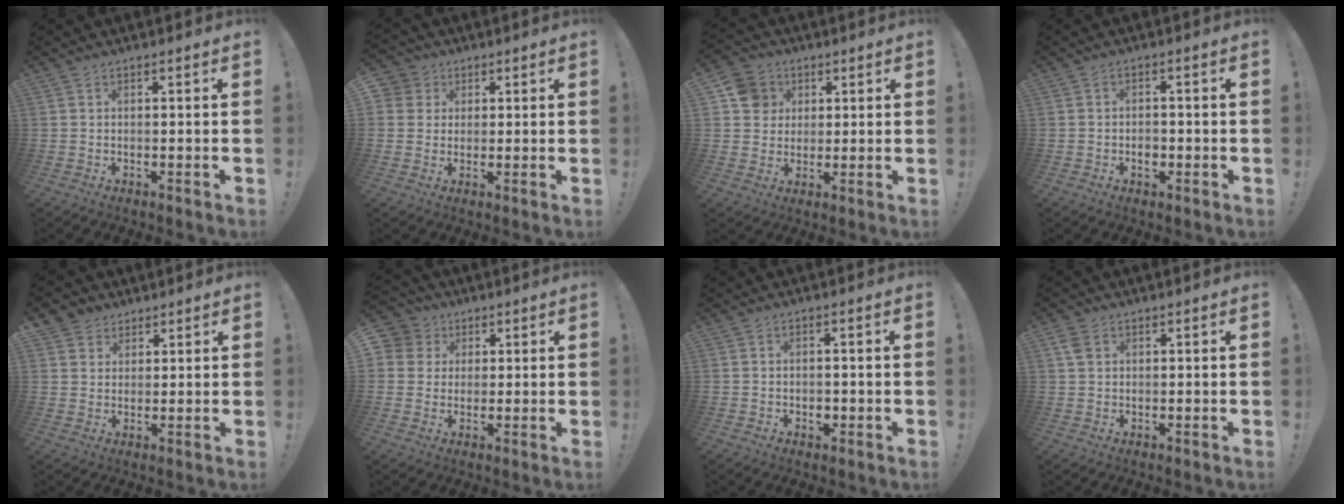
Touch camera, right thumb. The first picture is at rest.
{"total": 5.1, "force": [2.1, 4.6, 0.8], "torque": [-0.007, -0.008, 0.038]}
{"total": 9.3, "force": [3.1, 8.4, 2.6], "torque": [-0.034, -0.010, 0.065]}
{"total": 2.9, "force": [-1.0, 2.2, 1.5], "torque": [-0.009, 0.001, -0.020]}
{"total": 4.8, "force": [2.7, 4.0, 0.1], "torque": [-0.003, -0.018, 0.053]}
{"total": 6.6, "force": [2.4, 6.1, 1.2], "torque": [-0.025, -0.009, 0.046]}
{"total": 1.7, "force": [-0.2, 1.5, 0.7], "torque": [-0.004, -0.002, -0.007]}
{"total": 3.3, "force": [1.5, 2.3, 1.9], "torque": [-0.030, 0.002, 0.029]}